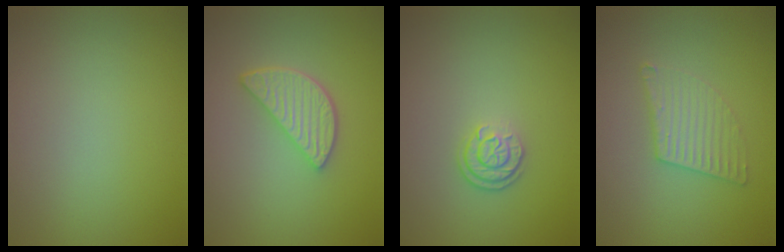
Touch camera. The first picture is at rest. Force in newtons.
{"total": 3.7, "press": 3.0, "slide": 2.1}
{"total": 2.4, "press": 1.9, "slide": 1.5}
{"total": 2.8, "press": 2.8, "slide": 0.3}